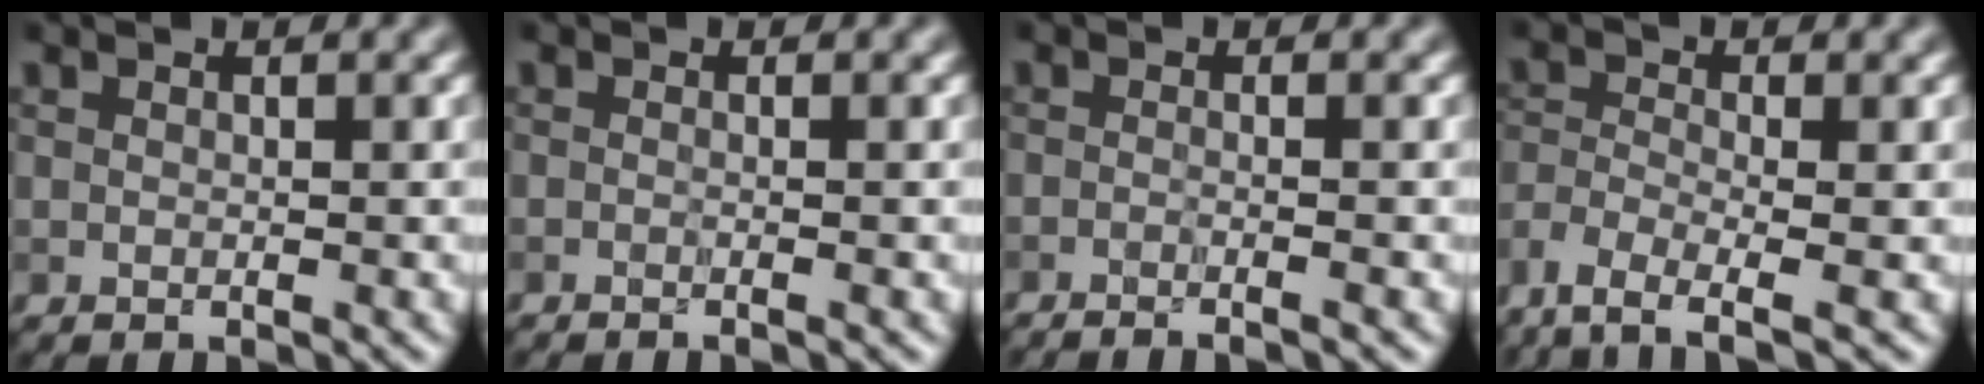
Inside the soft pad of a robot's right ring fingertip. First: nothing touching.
{"total": 1.2, "force": [-0.4, 0.5, 1.0], "torque": [0.001, -0.008, -0.018]}
{"total": 2.6, "force": [-1.5, 0.7, 2.0], "torque": [-0.011, -0.001, -0.035]}
{"total": 4.8, "force": [-3.7, 1.3, 2.9], "torque": [-0.062, -0.008, -0.082]}